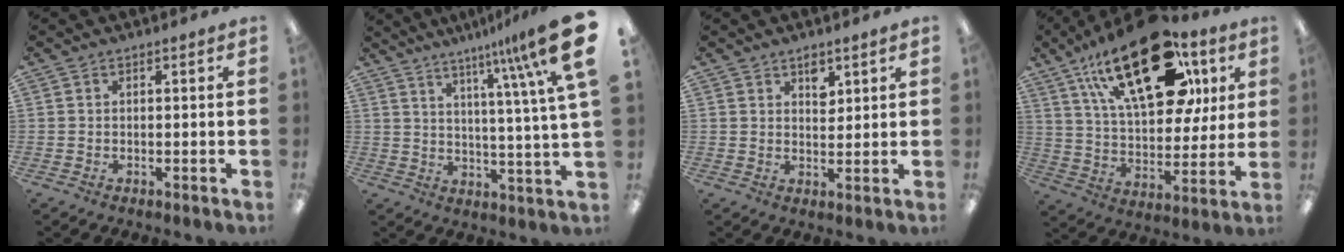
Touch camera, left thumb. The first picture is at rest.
{"total": 16.1, "force": [8.4, 0.8, 13.7], "torque": [-0.209, -0.052, 0.116]}
{"total": 3.4, "force": [2.4, 1.7, 1.7], "torque": [-0.004, -0.016, 0.036]}
{"total": 29.3, "force": [14.2, 14.6, 21.1], "torque": [-0.336, -0.055, 0.241]}